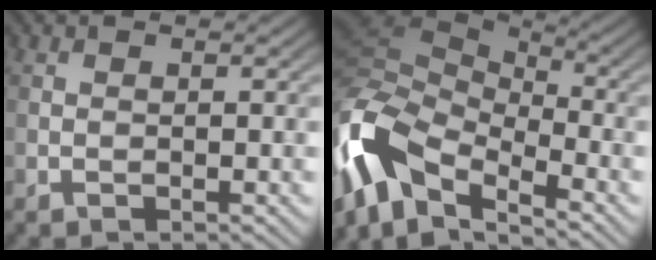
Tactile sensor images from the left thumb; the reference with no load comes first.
{"total": 13.3, "force": [-5.6, 7.4, 9.6], "torque": [-0.218, -0.002, -0.117]}